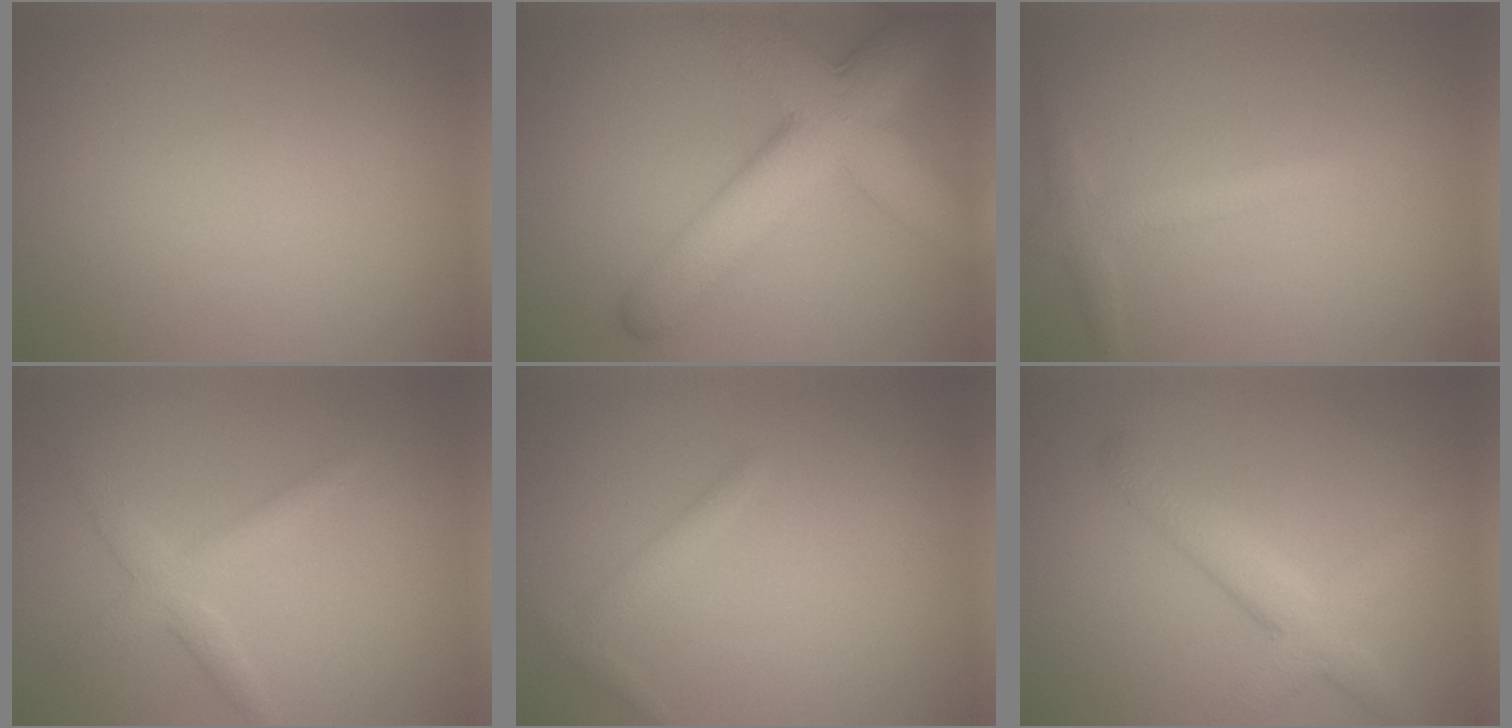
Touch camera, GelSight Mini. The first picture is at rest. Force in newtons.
{"total": 9.3, "press": 9.3, "slide": 0.2}
{"total": 2.3, "press": 2.3, "slide": 0.1}
{"total": 2.7, "press": 2.7, "slide": 0.1}
{"total": 1.1, "press": 1.1, "slide": 0.0}
{"total": 4.0, "press": 4.0, "slide": 0.2}